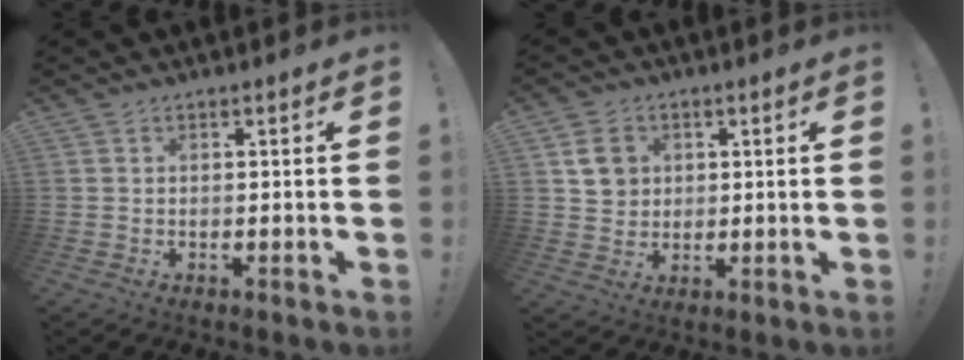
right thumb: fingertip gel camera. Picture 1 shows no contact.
{"total": 6.9, "force": [2.4, 6.1, 2.1], "torque": [-0.016, -0.004, 0.046]}